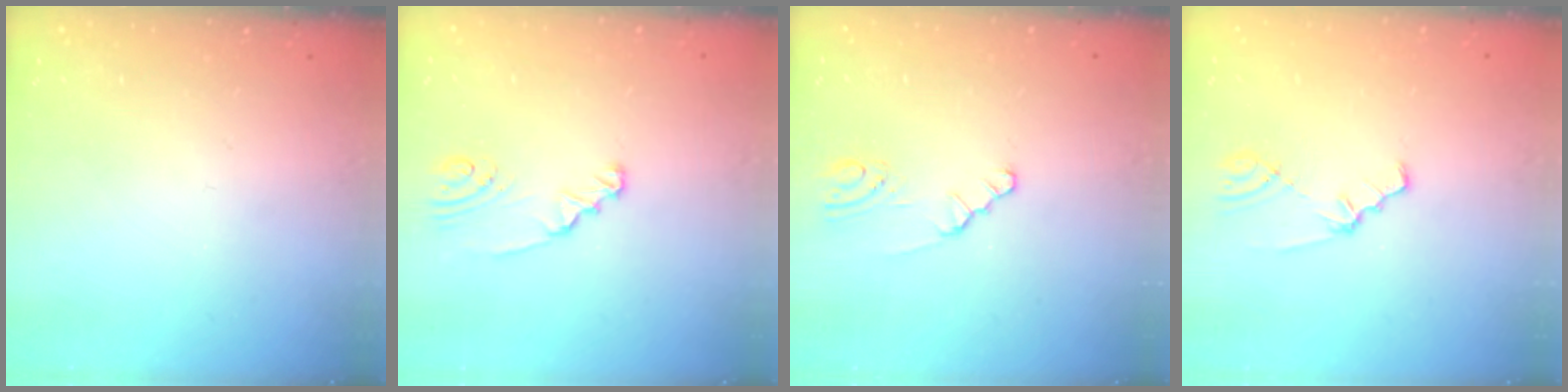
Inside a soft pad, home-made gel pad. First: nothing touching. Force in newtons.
{"total": 2.5, "press": 2.5, "slide": 0.3}
{"total": 2.1, "press": 2.1, "slide": 0.3}
{"total": 1.5, "press": 1.5, "slide": 0.3}